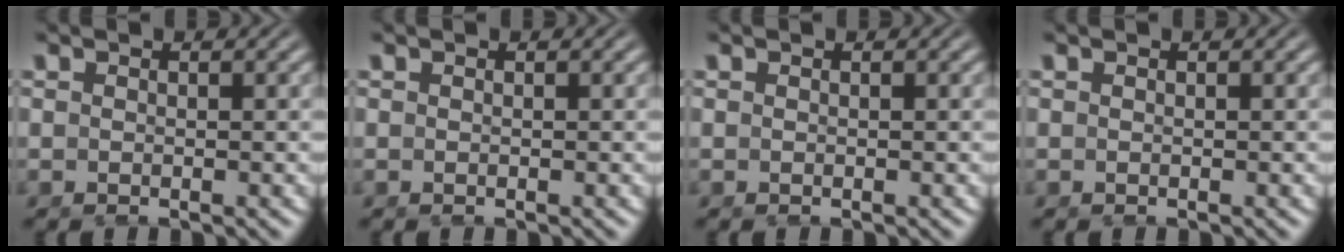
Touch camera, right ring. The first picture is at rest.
{"total": 0.0}
{"total": 0.0}
{"total": 0.0}